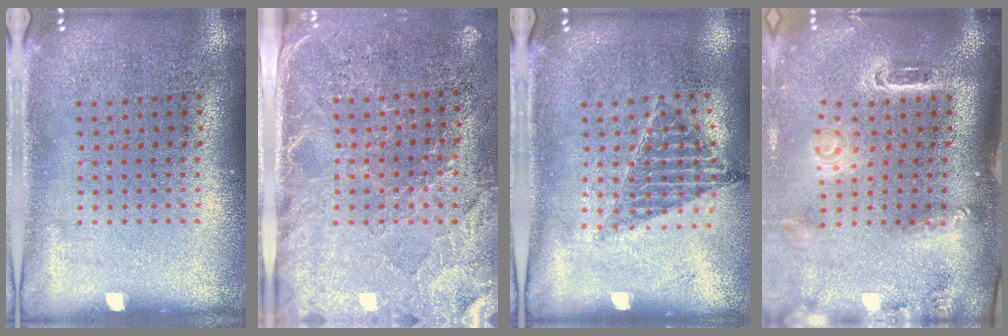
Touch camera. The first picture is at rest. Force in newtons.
{"total": 2.8, "press": 2.6, "slide": 1.1}
{"total": 0.9, "press": 0.9, "slide": 0.0}
{"total": 2.9, "press": 2.1, "slide": 2.0}